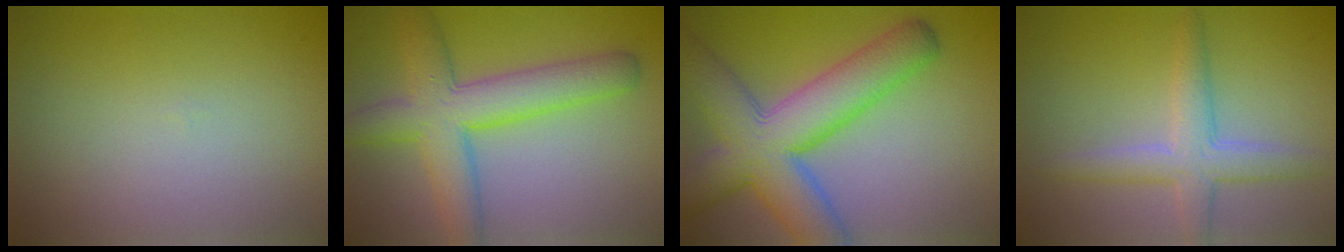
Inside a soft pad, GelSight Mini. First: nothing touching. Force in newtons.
{"total": 7.0, "press": 7.0, "slide": 0.2}
{"total": 10.1, "press": 10.1, "slide": 0.5}
{"total": 3.7, "press": 3.7, "slide": 0.2}